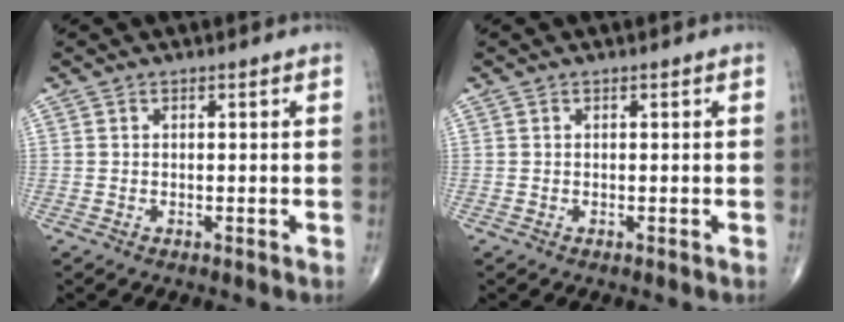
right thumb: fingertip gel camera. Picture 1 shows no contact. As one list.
[{"total": 0.0}]